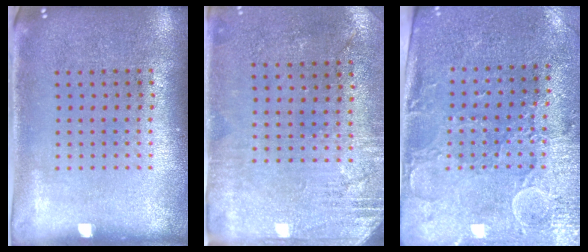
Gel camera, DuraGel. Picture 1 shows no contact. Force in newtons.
{"total": 2.8, "press": 2.4, "slide": 1.5}
{"total": 2.9, "press": 2.6, "slide": 1.3}